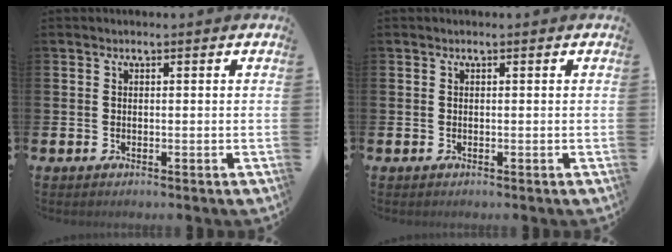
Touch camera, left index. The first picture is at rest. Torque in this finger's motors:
{"motor_torque": [0.00, 0.00, 0.03, 0.00]}